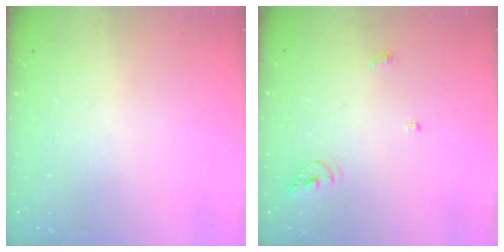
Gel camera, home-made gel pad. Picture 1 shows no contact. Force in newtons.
{"total": 6.1, "press": 6.1, "slide": 0.6}